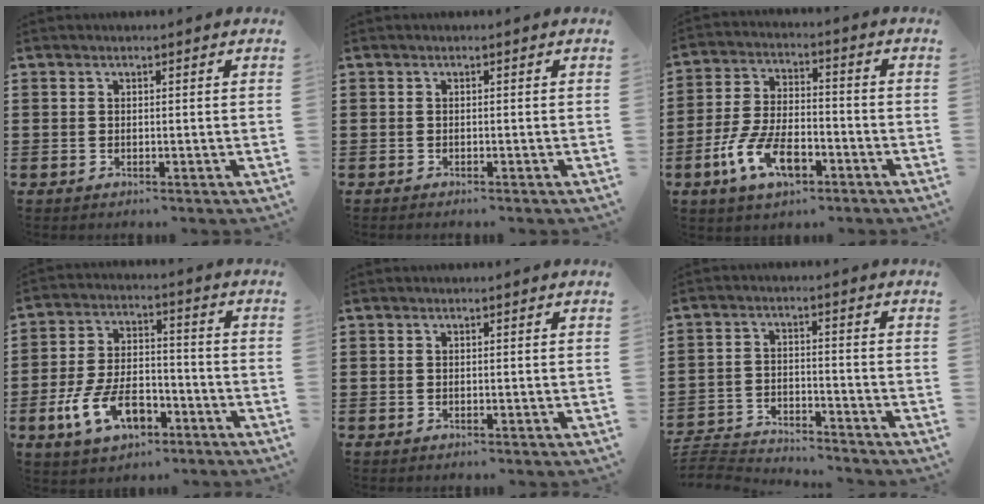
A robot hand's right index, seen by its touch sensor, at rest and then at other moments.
{"total": 0.5, "force": [-0.5, -0.2, 0.1], "torque": [-0.004, -0.005, -0.009]}
{"total": 9.8, "force": [-4.8, 4.3, 7.5], "torque": [-0.174, -0.005, -0.090]}
{"total": 9.7, "force": [-4.7, 5.0, 6.8], "torque": [-0.151, 0.003, -0.087]}
{"total": 0.0}
{"total": 4.1, "force": [-4.0, 0.2, 0.5], "torque": [-0.030, -0.007, -0.088]}